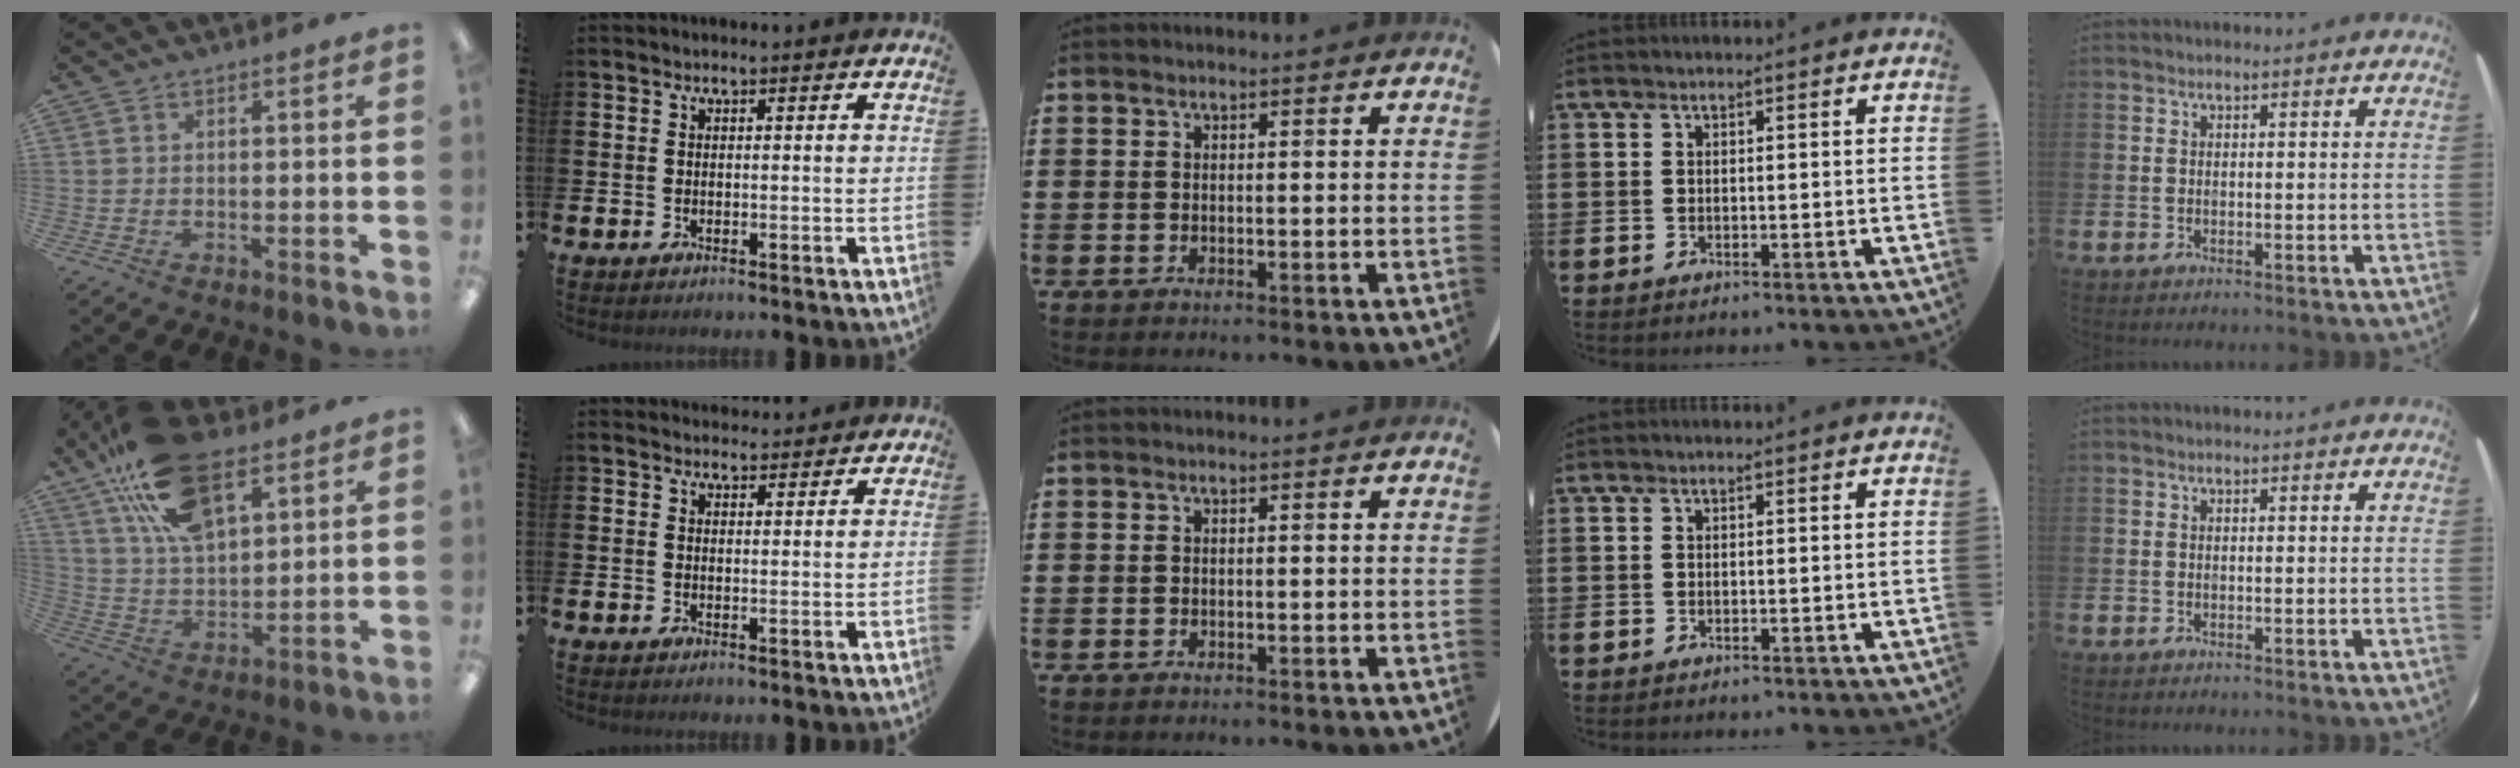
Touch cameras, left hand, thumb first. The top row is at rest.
{"thumb": {"total": 21.4, "force": [12.4, 10.8, 13.6], "torque": [-0.254, -0.045, 0.223]}, "index": {"total": 2.2, "force": [2.1, 0.6, -0.2], "torque": [0.012, -0.013, 0.036]}}